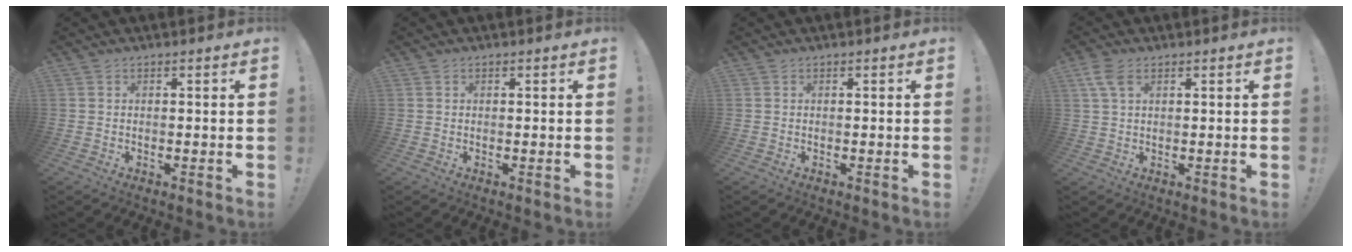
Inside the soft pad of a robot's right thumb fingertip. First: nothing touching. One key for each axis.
{"total": 0.0}
{"total": 0.0}
{"total": 5.1, "fx": 2.3, "fy": 2.9, "fz": 3.5, "tx": -0.068, "ty": -0.001, "tz": 0.046}